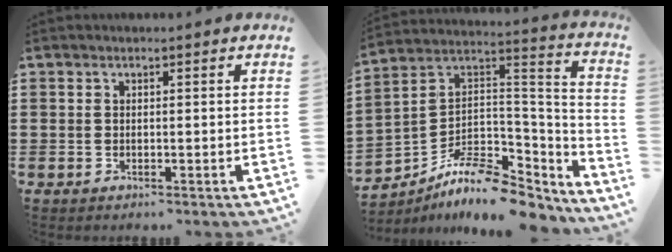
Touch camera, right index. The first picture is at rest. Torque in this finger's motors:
{"motor_torque": [-0.31, 0.38, -0.05, -0.20]}